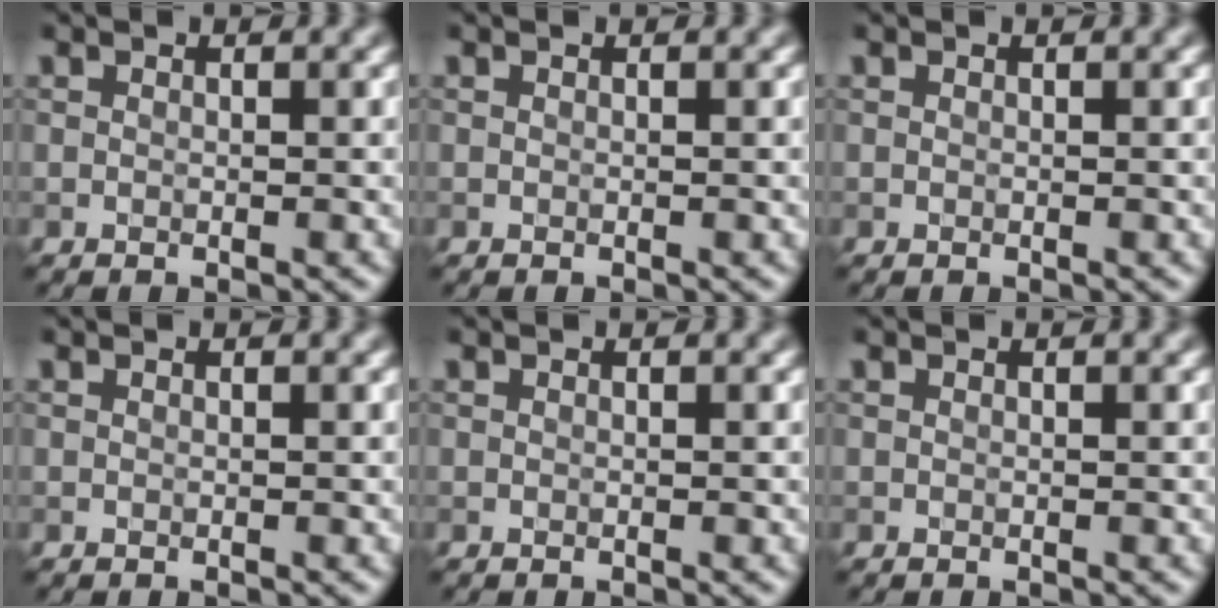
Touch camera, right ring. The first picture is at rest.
{"total": 0.0}
{"total": 0.0}
{"total": 0.0}
{"total": 0.0}
{"total": 0.0}